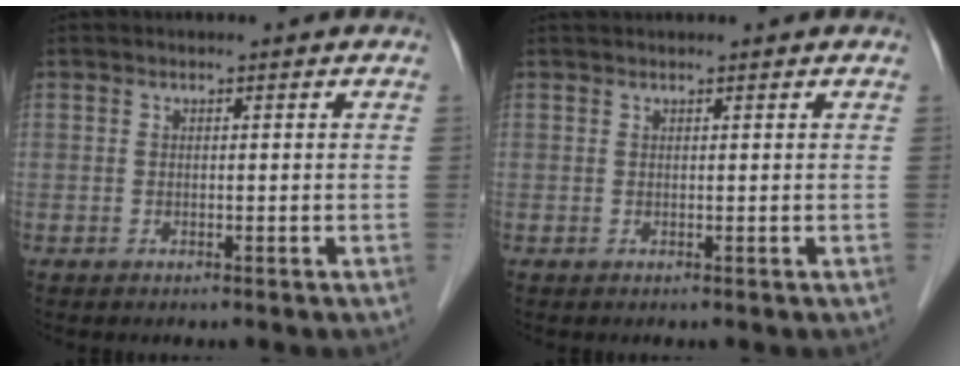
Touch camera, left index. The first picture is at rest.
{"total": 1.5, "force": [1.4, 0.1, 0.5], "torque": [-0.006, 0.025, 0.026]}